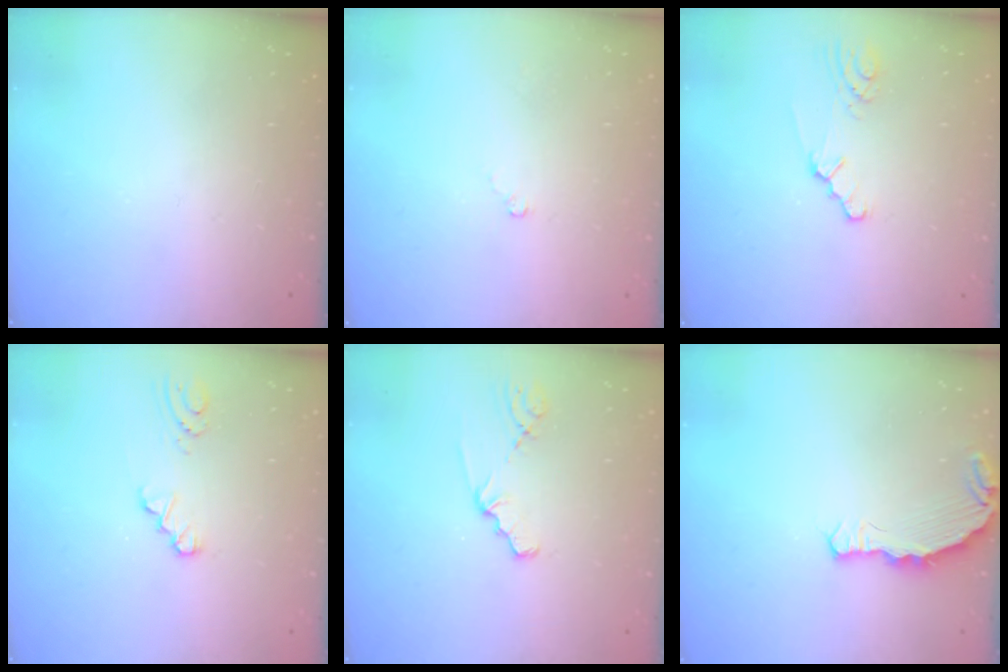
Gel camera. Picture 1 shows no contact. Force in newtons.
{"total": 2.4, "press": 2.3, "slide": 0.3}
{"total": 2.3, "press": 2.3, "slide": 0.4}
{"total": 1.0, "press": 1.0, "slide": 0.2}
{"total": 1.7, "press": 1.7, "slide": 0.1}
{"total": 5.6, "press": 4.8, "slide": 2.9}